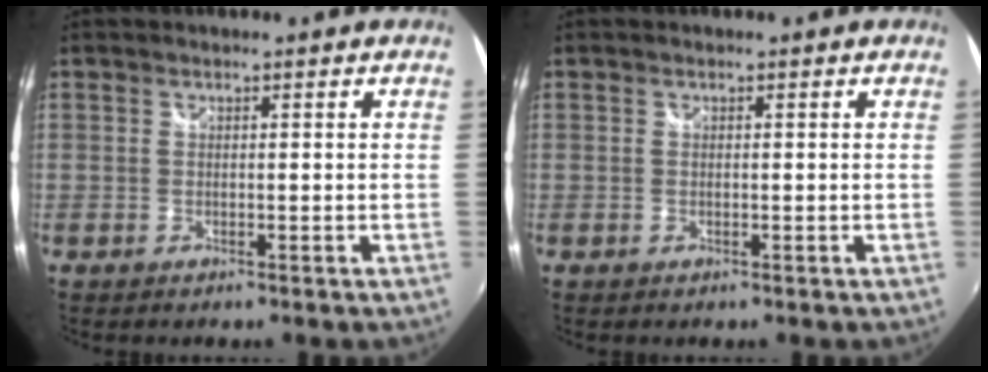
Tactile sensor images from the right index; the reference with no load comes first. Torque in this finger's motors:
{"motor_torque": [-0.32, 0.15, -0.04, 0.00]}